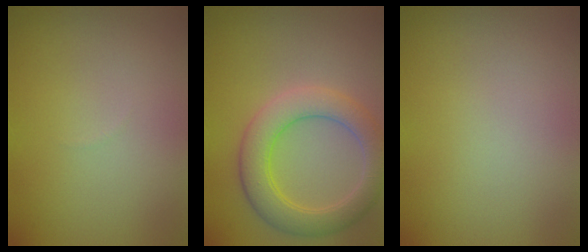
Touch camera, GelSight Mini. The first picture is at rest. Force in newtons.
{"total": 5.1, "press": 5.1, "slide": 0.4}
{"total": 0.0}